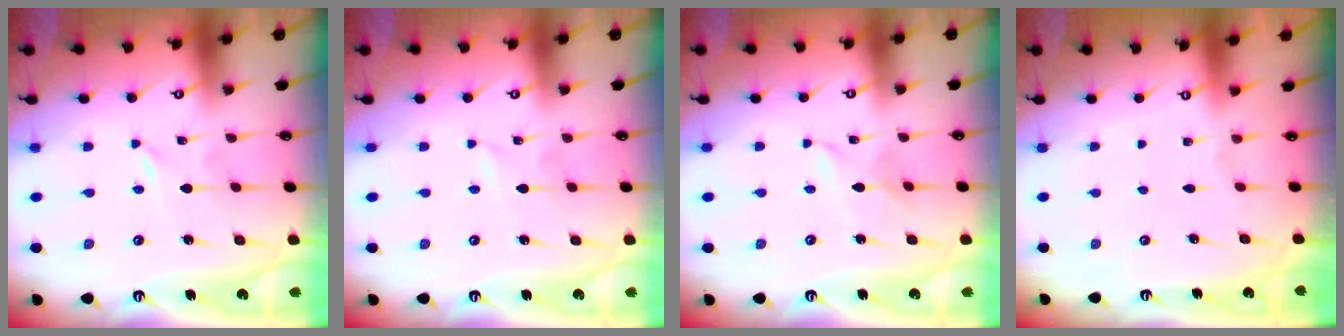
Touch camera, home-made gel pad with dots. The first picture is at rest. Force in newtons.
{"total": 0.7, "press": 0.7, "slide": 0.1}
{"total": 1.9, "press": 1.9, "slide": 0.3}
{"total": 0.0}